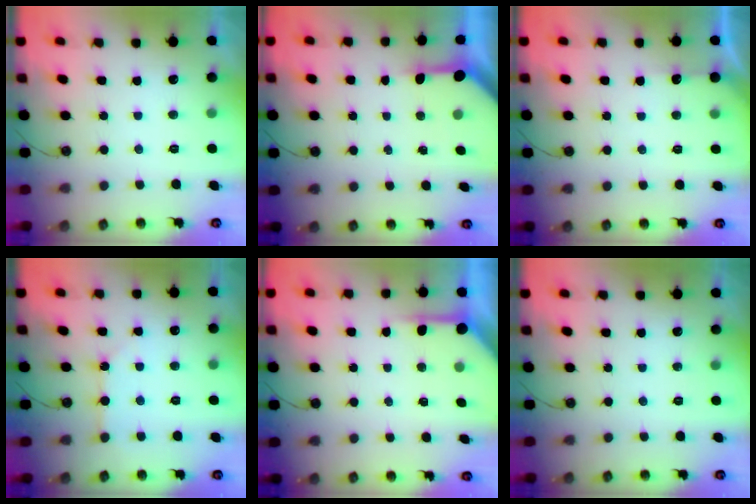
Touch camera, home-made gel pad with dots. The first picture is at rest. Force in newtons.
{"total": 3.2, "press": 3.2, "slide": 0.4}
{"total": 2.9, "press": 2.8, "slide": 0.4}
{"total": 2.1, "press": 2.1, "slide": 0.3}
{"total": 5.1, "press": 5.1, "slide": 0.4}
{"total": 0.0}